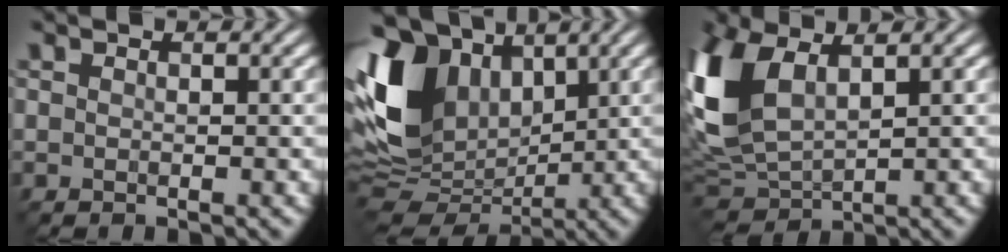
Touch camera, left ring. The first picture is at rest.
{"total": 12.5, "force": [3.2, 8.7, 8.5], "torque": [-0.197, 0.015, 0.051]}
{"total": 8.1, "force": [2.3, 4.4, 6.4], "torque": [-0.167, 0.010, 0.045]}